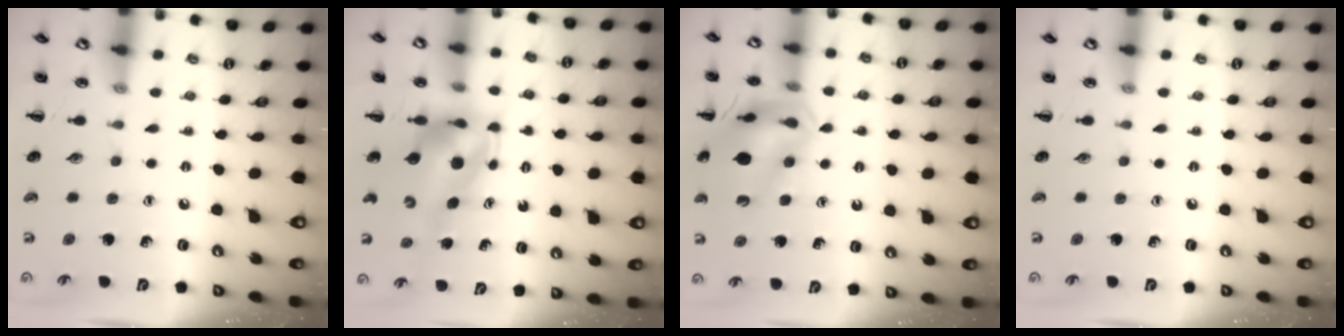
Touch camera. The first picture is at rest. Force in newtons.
{"total": 5.4, "press": 5.2, "slide": 1.6}
{"total": 15.7, "press": 15.5, "slide": 2.3}
{"total": 0.0}